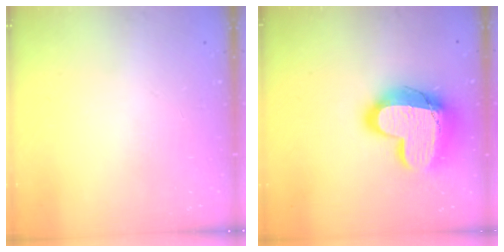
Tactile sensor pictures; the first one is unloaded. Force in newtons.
{"total": 20.3, "press": 20.3, "slide": 1.5}